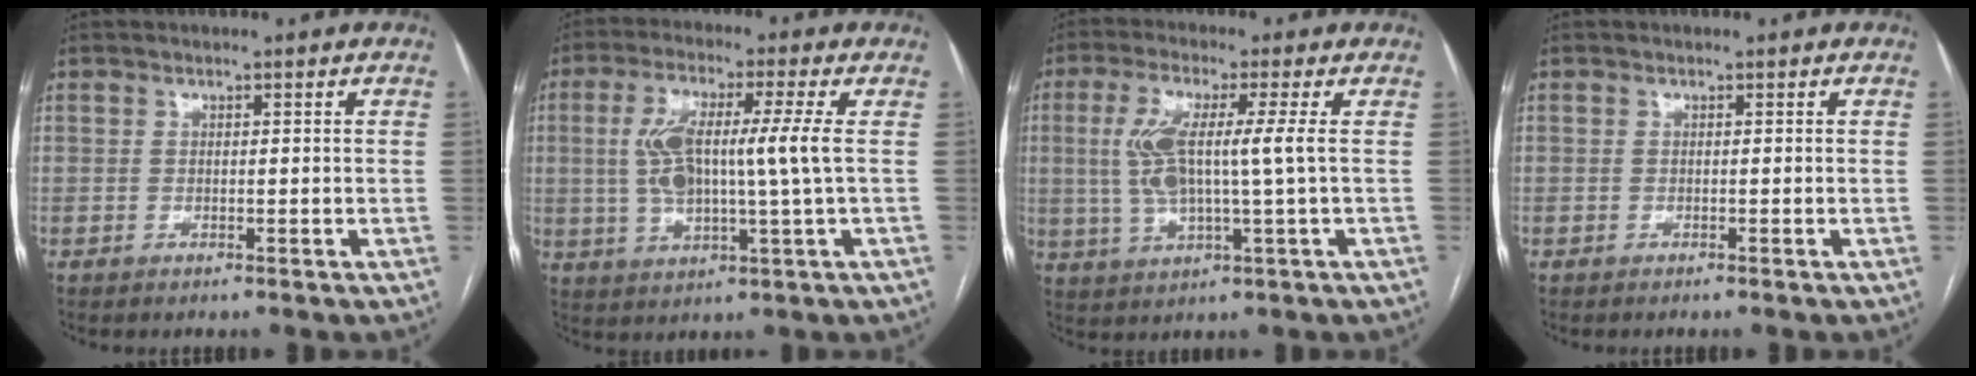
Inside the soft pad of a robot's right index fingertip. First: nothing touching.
{"total": 10.5, "force": [1.1, 1.0, 10.4], "torque": [-0.209, 0.010, 0.019]}
{"total": 9.0, "force": [1.0, 0.7, 9.0], "torque": [-0.194, 0.004, 0.020]}
{"total": 0.0}